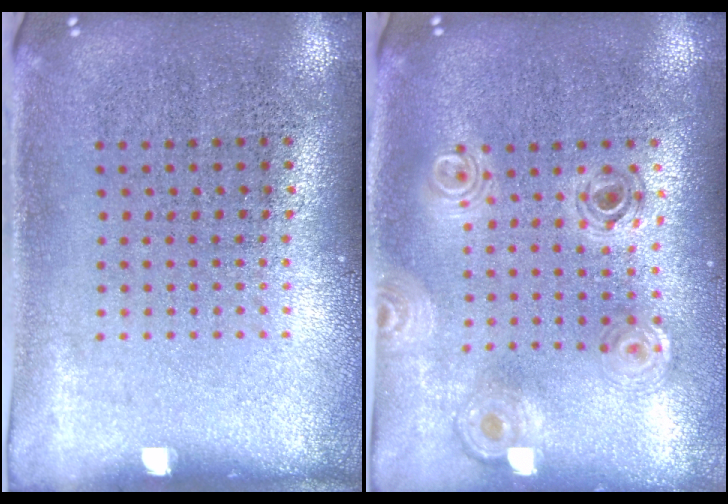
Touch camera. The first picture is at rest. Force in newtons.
{"total": 0.8, "press": 0.8, "slide": 0.1}